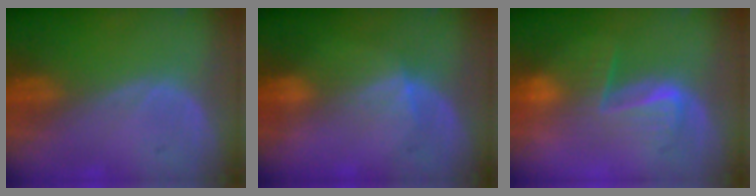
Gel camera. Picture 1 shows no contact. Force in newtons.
{"total": 3.0, "press": 2.8, "slide": 1.1}
{"total": 6.4, "press": 6.2, "slide": 1.5}